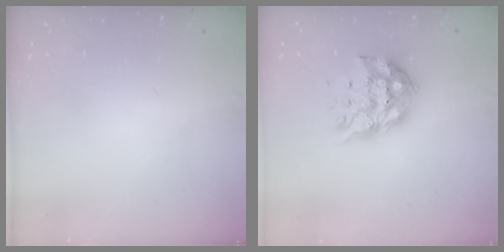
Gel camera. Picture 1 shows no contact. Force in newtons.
{"total": 12.5, "press": 12.5, "slide": 1.2}